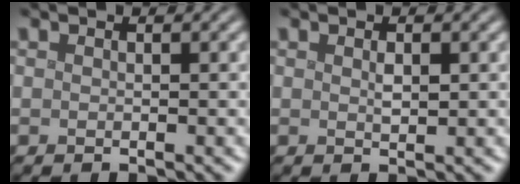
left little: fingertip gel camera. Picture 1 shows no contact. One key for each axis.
{"total": 1.1, "fx": 0.3, "fy": 0.5, "fz": 1.0, "tx": -0.019, "ty": -0.001, "tz": 0.006}